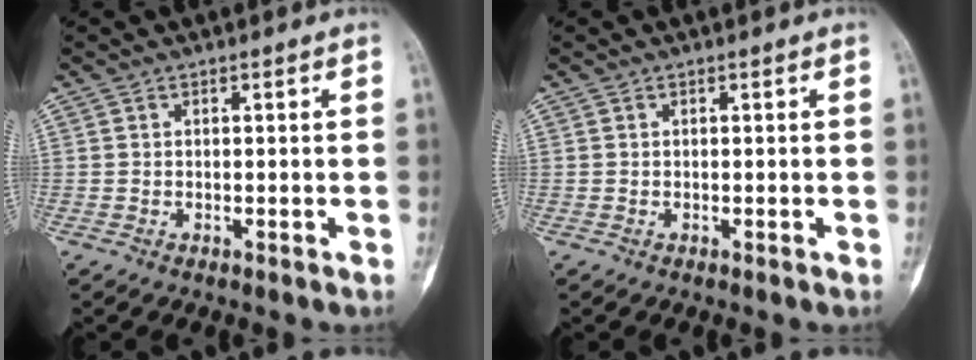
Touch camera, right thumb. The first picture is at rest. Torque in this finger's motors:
{"motor_torque": [0.00, 0.00, 0.02, -0.03, 0.02]}